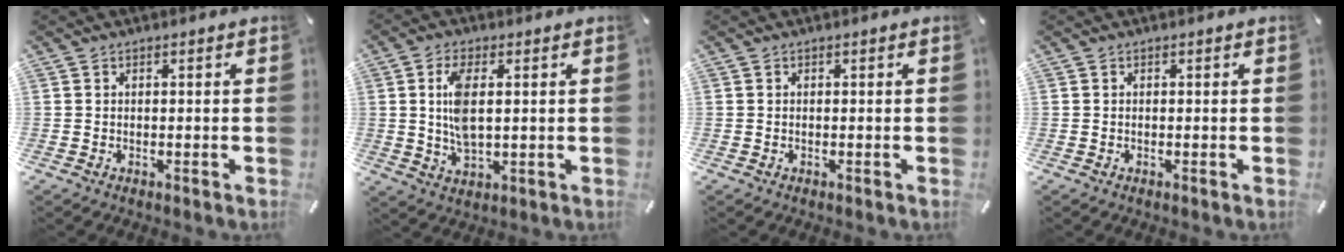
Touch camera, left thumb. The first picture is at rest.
{"total": 8.3, "force": [1.2, 4.0, 7.1], "torque": [-0.152, -0.001, 0.015]}
{"total": 0.0}
{"total": 0.0}